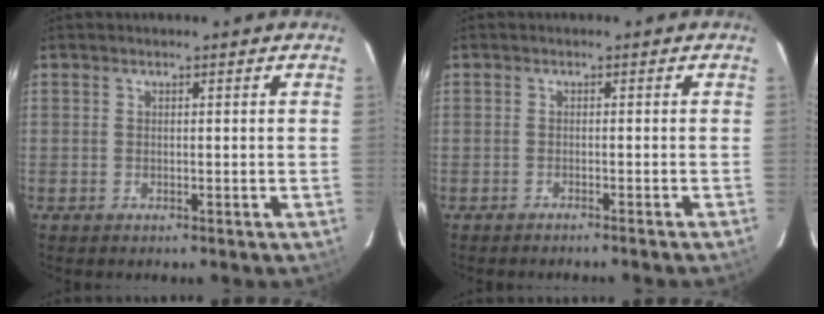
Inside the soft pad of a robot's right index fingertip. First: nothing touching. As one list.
[{"total": 1.3, "force": [-1.2, -0.4, 0.4], "torque": [-0.010, -0.003, -0.016]}]